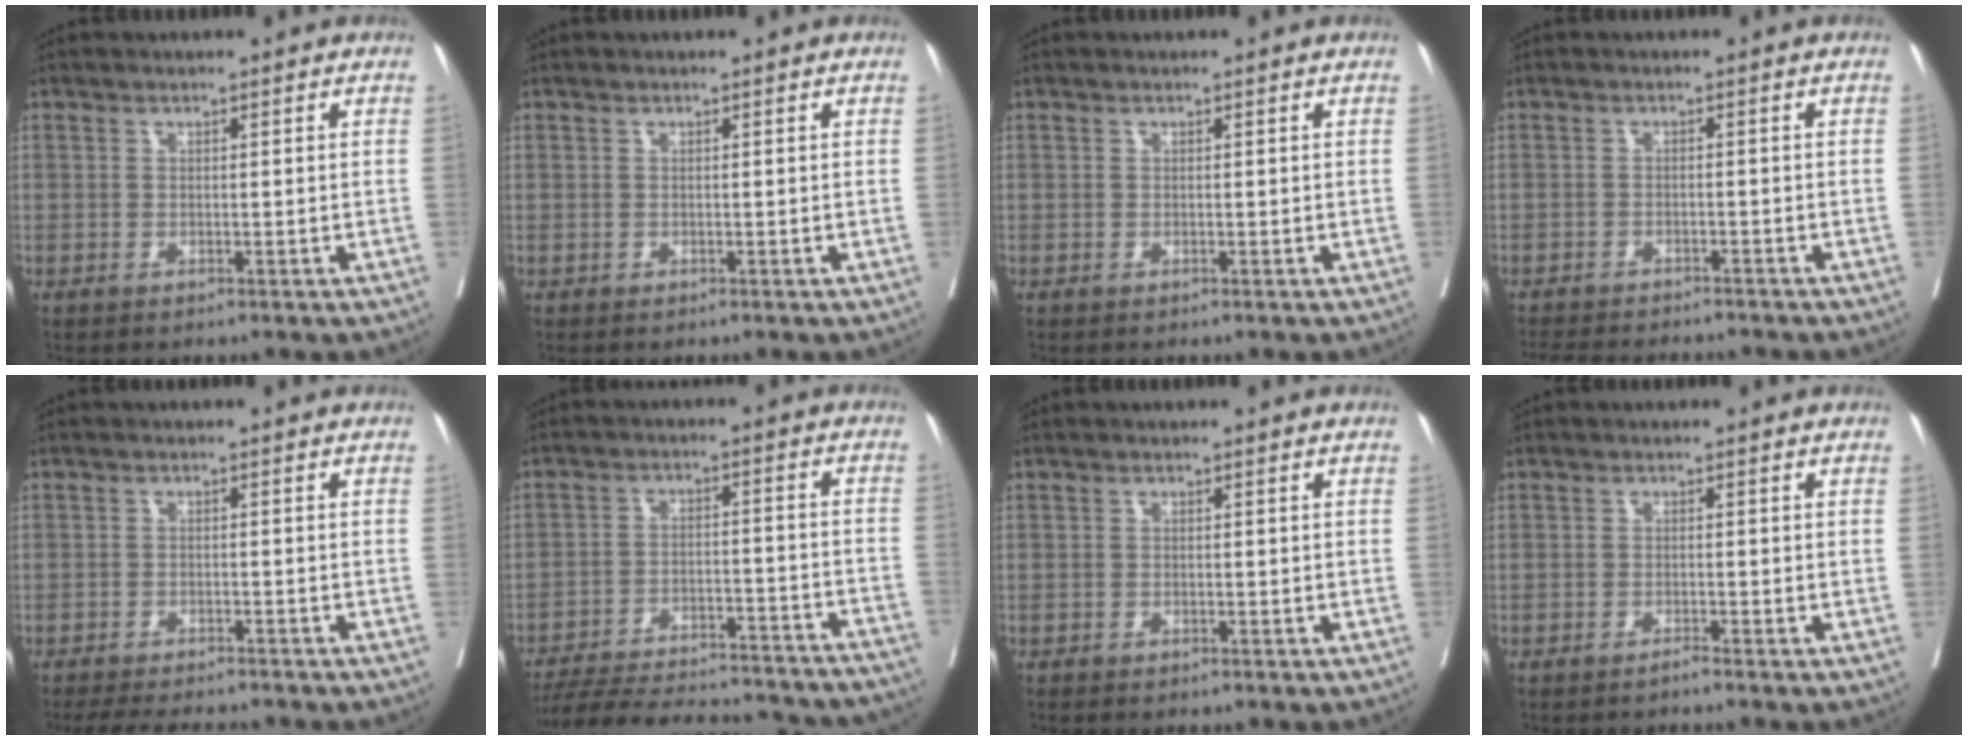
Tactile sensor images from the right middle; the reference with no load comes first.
{"total": 0.0}
{"total": 0.0}
{"total": 10.8, "force": [-9.9, 2.0, 3.9], "torque": [-0.065, -0.007, -0.133]}
{"total": 8.2, "force": [-7.4, 1.6, 3.2], "torque": [-0.041, -0.009, -0.103]}
{"total": 29.7, "force": [-27.0, 5.0, 11.4], "torque": [-0.158, -0.030, -0.357]}
{"total": 1.0, "force": [-0.8, 0.4, 0.4], "torque": [-0.009, -0.001, -0.010]}
{"total": 0.7, "force": [-0.6, -0.2, 0.2], "torque": [-0.003, 0.001, -0.013]}